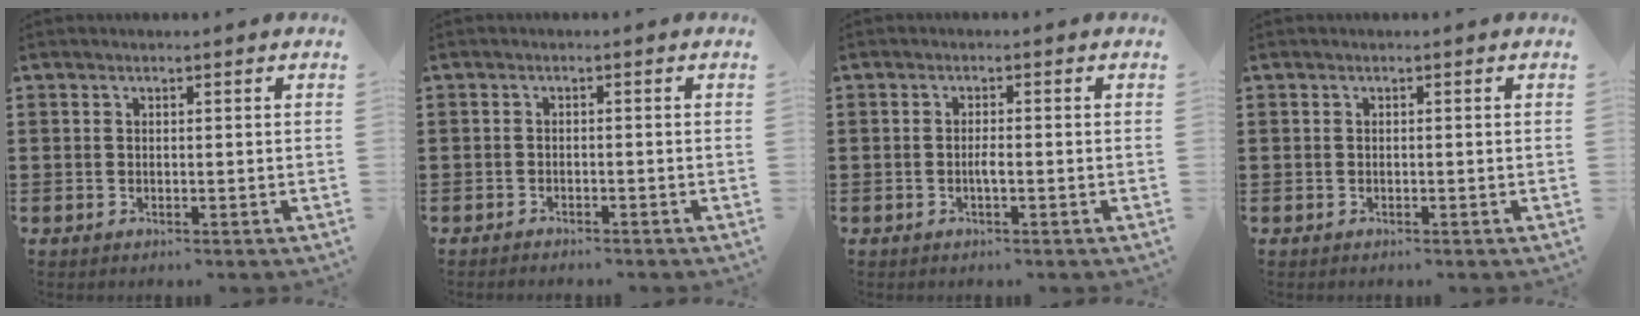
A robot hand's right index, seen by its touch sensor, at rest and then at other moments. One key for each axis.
{"total": 1.1, "fx": -1.1, "fy": 0.0, "fz": 0.0, "tx": -0.003, "ty": 0.002, "tz": -0.023}
{"total": 1.4, "fx": -0.5, "fy": 0.1, "fz": 1.4, "tx": -0.034, "ty": -0.005, "tz": -0.010}
{"total": 0.0}